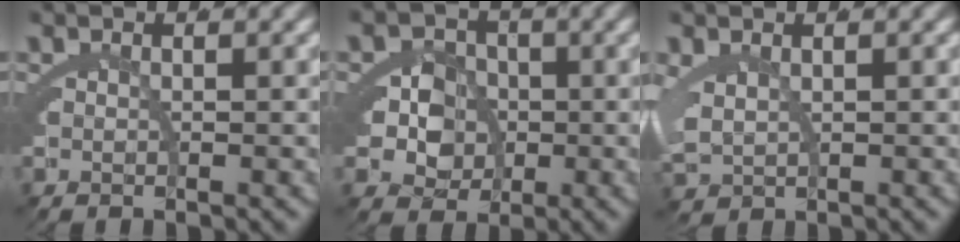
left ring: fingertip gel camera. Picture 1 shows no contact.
{"total": 7.4, "force": [-1.1, 6.2, 3.9], "torque": [-0.074, -0.041, -0.012]}
{"total": 2.7, "force": [0.7, 2.0, 1.6], "torque": [-0.062, -0.018, 0.031]}